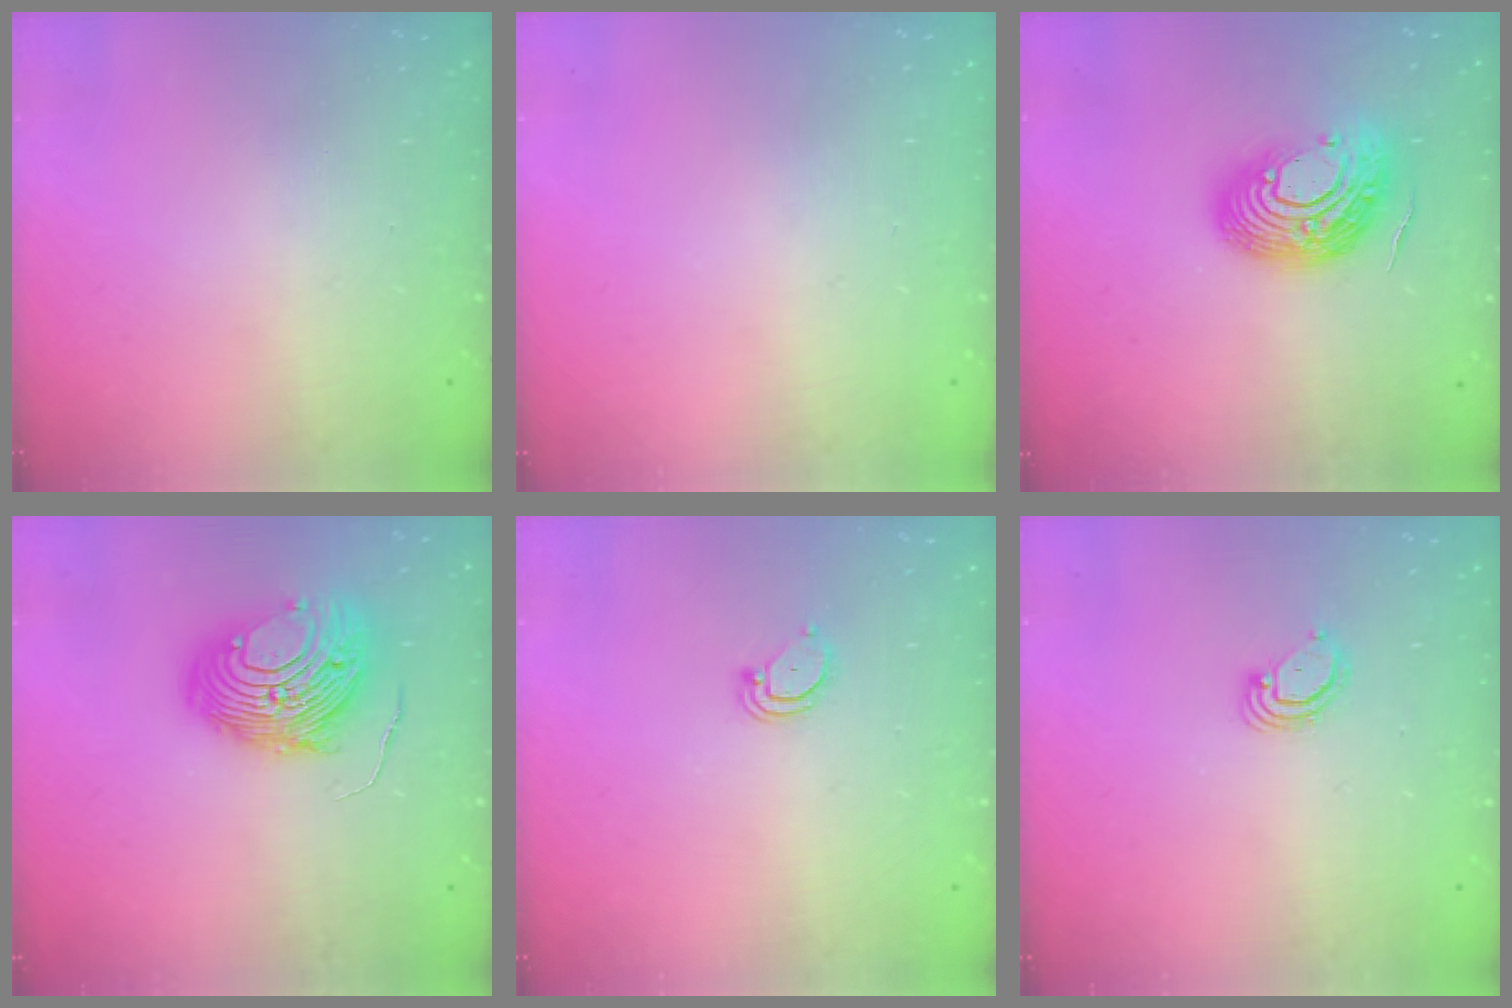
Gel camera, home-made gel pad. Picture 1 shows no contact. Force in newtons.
{"total": 0.0}
{"total": 15.0, "press": 14.9, "slide": 1.5}
{"total": 13.1, "press": 13.0, "slide": 1.2}
{"total": 2.7, "press": 2.7, "slide": 0.2}
{"total": 2.9, "press": 2.9, "slide": 0.3}